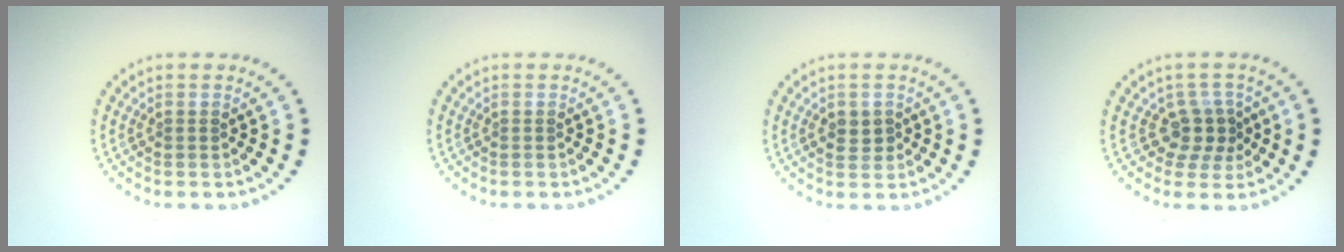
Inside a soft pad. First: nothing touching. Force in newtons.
{"total": 0.0}
{"total": 1.9, "press": 1.9, "slide": 0.3}
{"total": 2.6, "press": 2.0, "slide": 1.7}